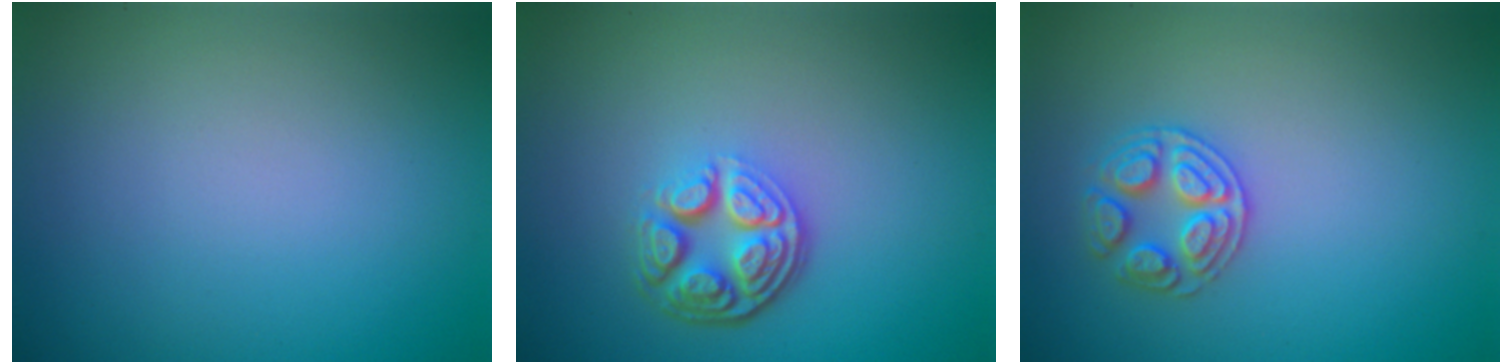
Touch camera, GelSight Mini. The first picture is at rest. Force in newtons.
{"total": 4.6, "press": 3.4, "slide": 3.1}
{"total": 2.7, "press": 2.7, "slide": 0.3}